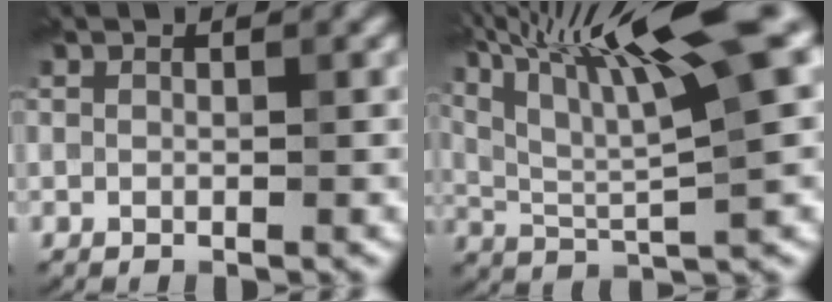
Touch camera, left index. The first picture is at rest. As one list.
[{"total": 13.3, "force": [6.6, 2.3, 11.3], "torque": [-0.201, 0.029, 0.127]}]